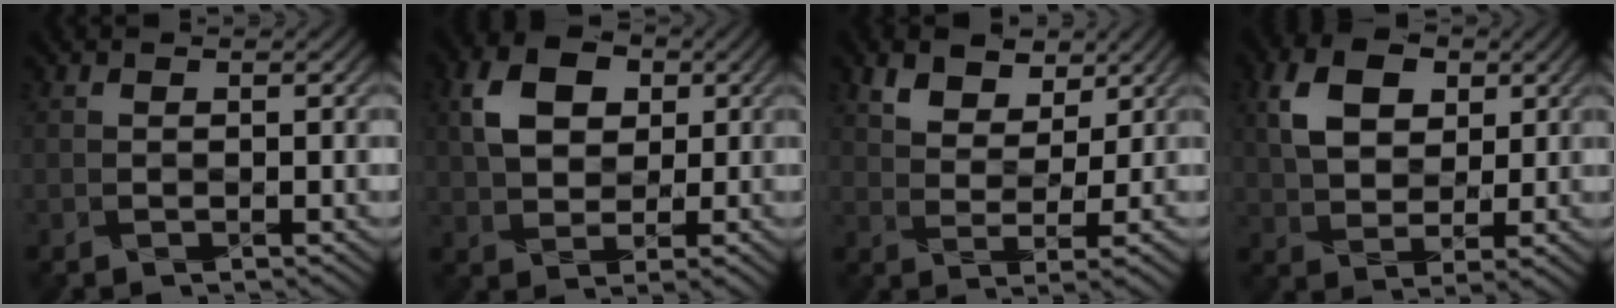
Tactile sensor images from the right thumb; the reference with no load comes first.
{"total": 6.8, "force": [1.9, 4.9, 4.3], "torque": [-0.086, 0.010, 0.032]}
{"total": 5.4, "force": [3.6, 2.6, 3.0], "torque": [-0.058, 0.000, 0.072]}
{"total": 7.9, "force": [2.9, 5.3, 5.1], "torque": [-0.108, 0.007, 0.053]}